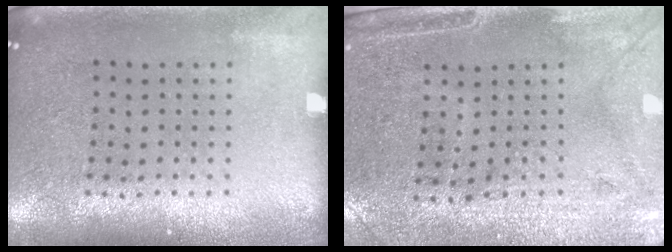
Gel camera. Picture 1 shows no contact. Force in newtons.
{"total": 3.0, "press": 2.5, "slide": 1.5}